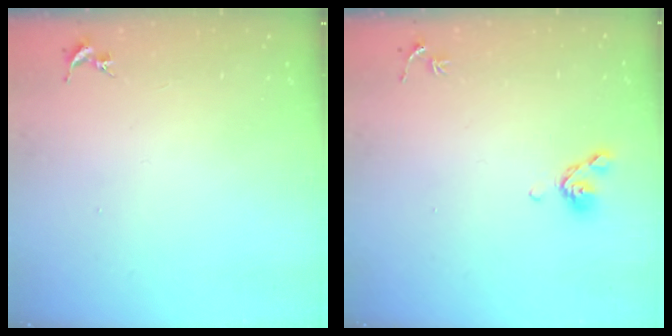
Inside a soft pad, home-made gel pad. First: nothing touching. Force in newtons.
{"total": 6.5, "press": 6.4, "slide": 1.3}